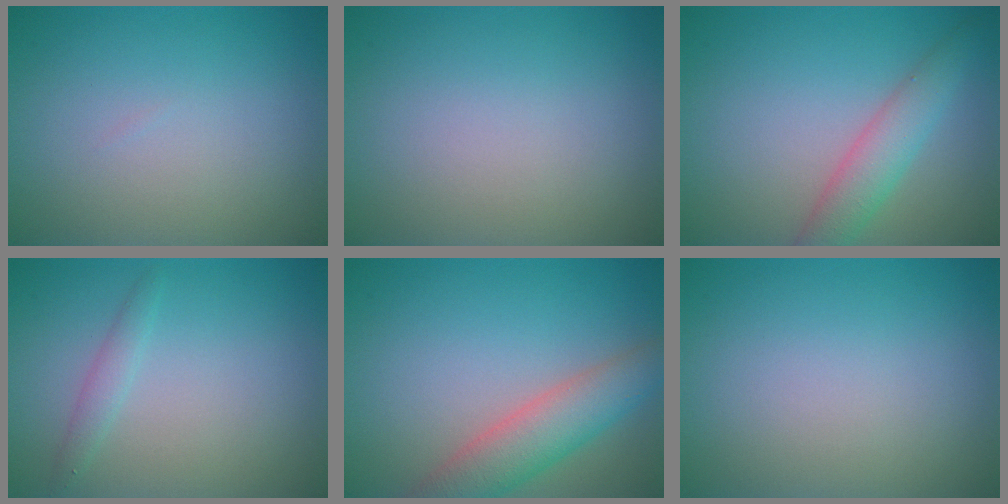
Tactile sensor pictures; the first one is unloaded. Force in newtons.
{"total": 0.0}
{"total": 3.4, "press": 3.4, "slide": 0.2}
{"total": 1.3, "press": 1.3, "slide": 0.1}
{"total": 5.2, "press": 5.2, "slide": 0.2}
{"total": 0.0}